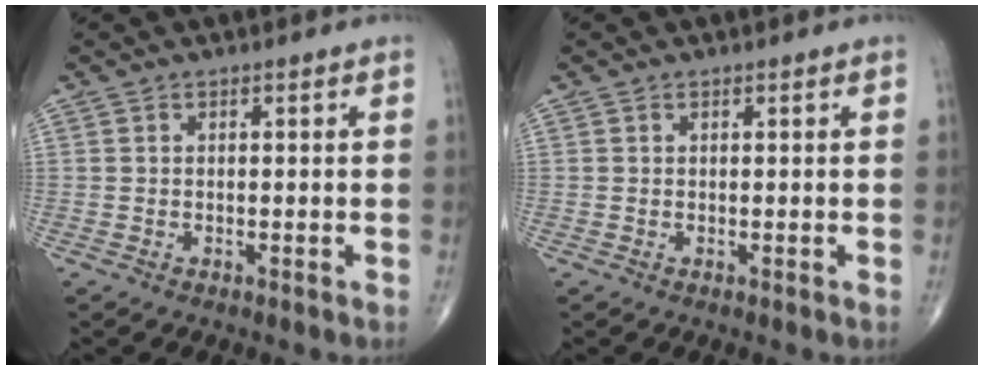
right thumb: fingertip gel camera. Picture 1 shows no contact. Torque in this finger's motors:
{"motor_torque": [-0.30, 0.14, -0.15, 0.14, -0.03]}